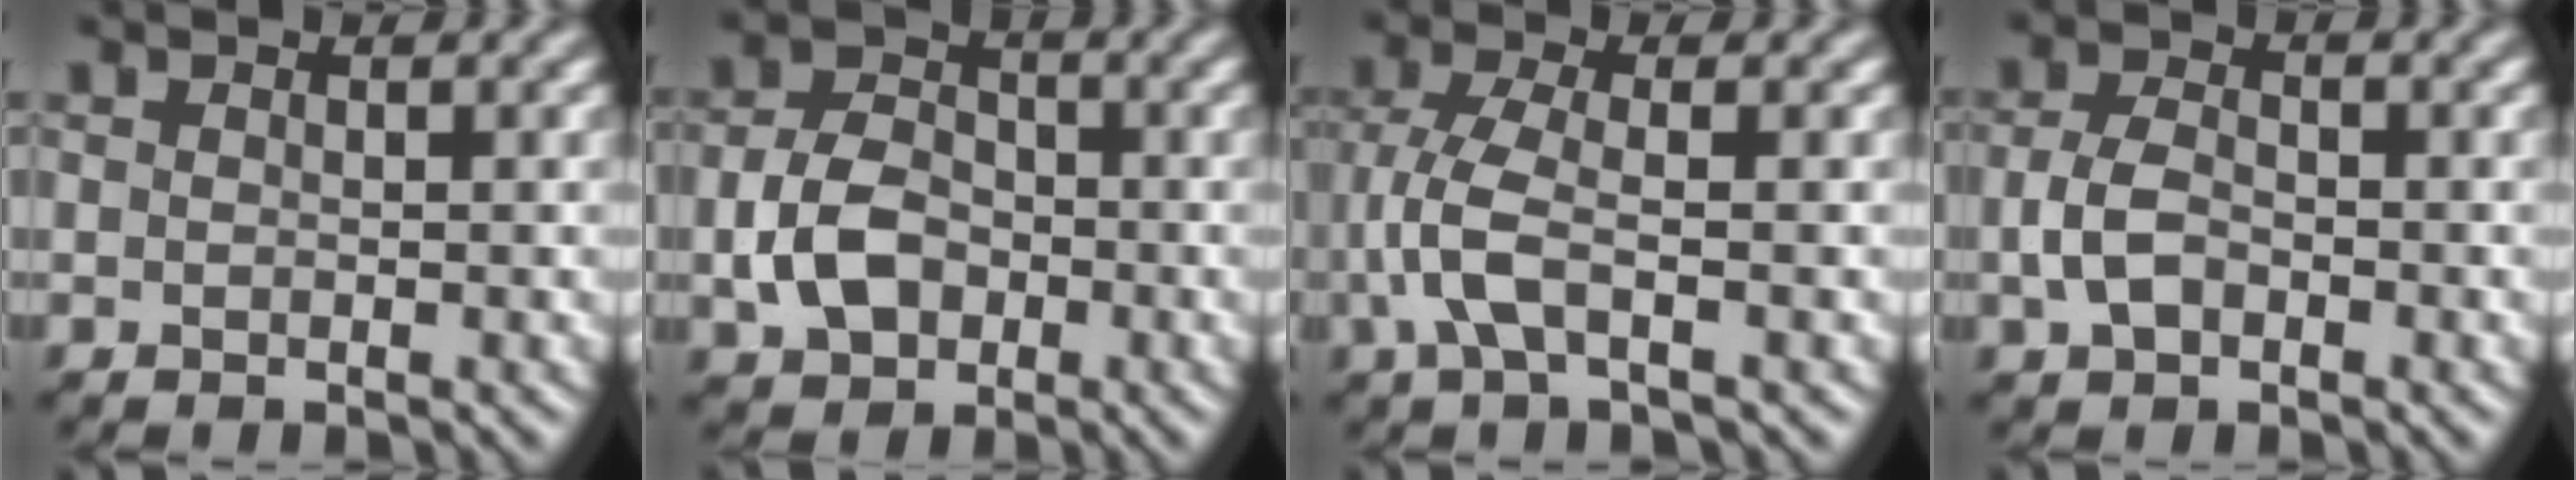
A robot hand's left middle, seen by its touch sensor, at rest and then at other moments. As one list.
[{"total": 5.0, "force": [-1.3, 3.7, 3.0], "torque": [-0.062, 0.001, -0.028]}, {"total": 4.0, "force": [-1.0, 1.4, 3.7], "torque": [-0.093, 0.004, -0.025]}, {"total": 3.0, "force": [-0.7, 2.0, 2.1], "torque": [-0.045, 0.003, -0.018]}]